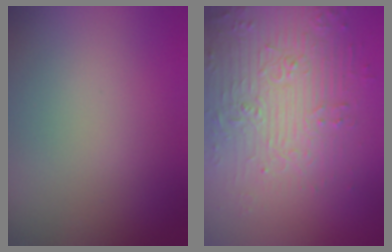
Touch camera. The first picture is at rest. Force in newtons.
{"total": 4.4, "press": 4.4, "slide": 0.6}